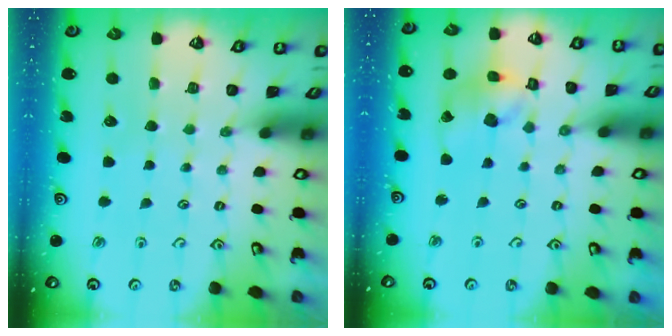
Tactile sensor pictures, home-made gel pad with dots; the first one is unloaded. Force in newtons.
{"total": 12.1, "press": 12.0, "slide": 1.8}